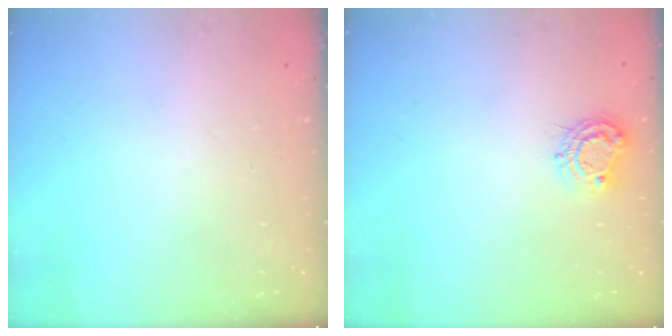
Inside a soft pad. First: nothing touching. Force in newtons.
{"total": 7.5, "press": 7.5, "slide": 0.7}